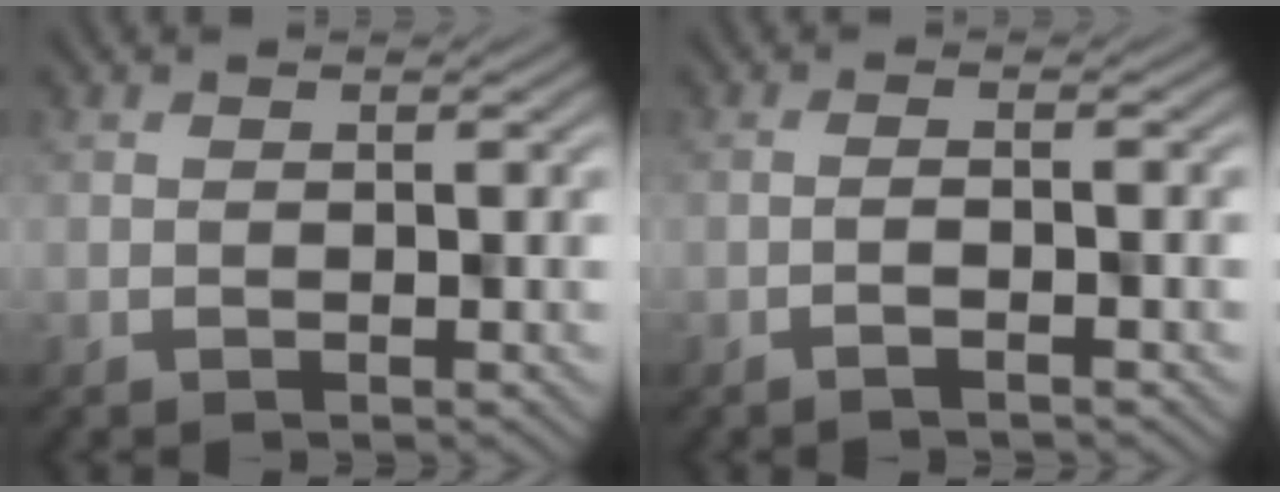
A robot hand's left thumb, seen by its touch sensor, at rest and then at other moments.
{"total": 1.5, "force": [-0.9, 0.0, 1.2], "torque": [-0.015, 0.013, -0.026]}